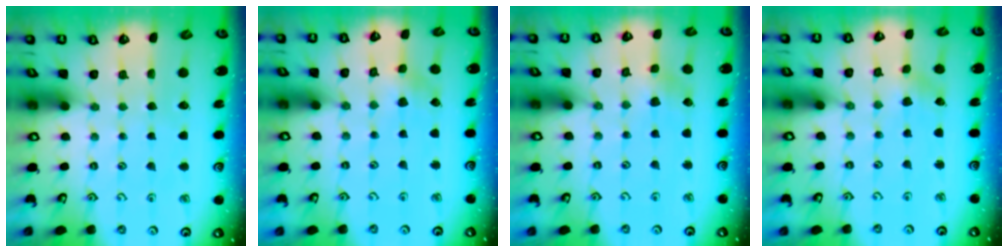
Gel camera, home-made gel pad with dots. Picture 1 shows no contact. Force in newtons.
{"total": 2.1, "press": 2.1, "slide": 0.2}
{"total": 2.3, "press": 2.2, "slide": 0.4}
{"total": 0.6, "press": 0.6, "slide": 0.1}